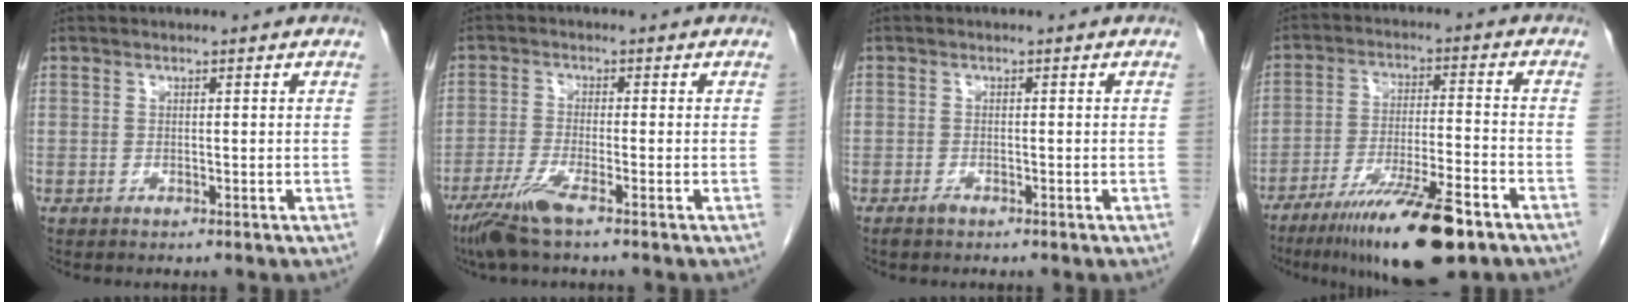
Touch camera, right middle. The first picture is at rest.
{"total": 5.4, "force": [-3.6, -0.1, 4.0], "torque": [-0.086, -0.016, -0.074]}
{"total": 1.0, "force": [-0.8, 0.3, 0.5], "torque": [-0.012, -0.001, -0.012]}
{"total": 14.7, "force": [-9.8, 1.8, 10.8], "torque": [-0.180, -0.033, -0.166]}